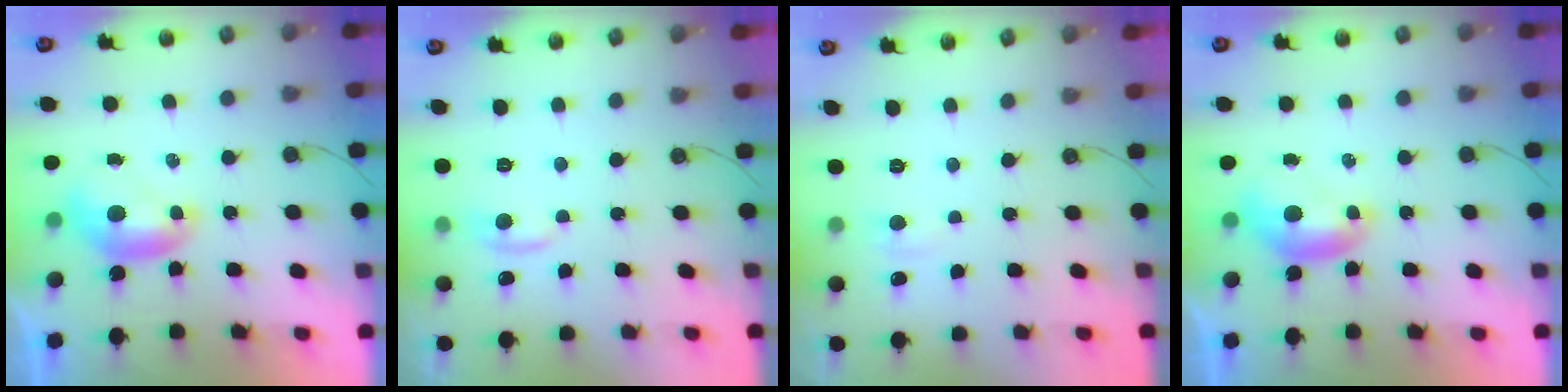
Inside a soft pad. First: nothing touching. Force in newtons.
{"total": 0.7, "press": 0.1, "slide": 0.7}
{"total": 2.4, "press": 2.4, "slide": 0.4}
{"total": 0.0}